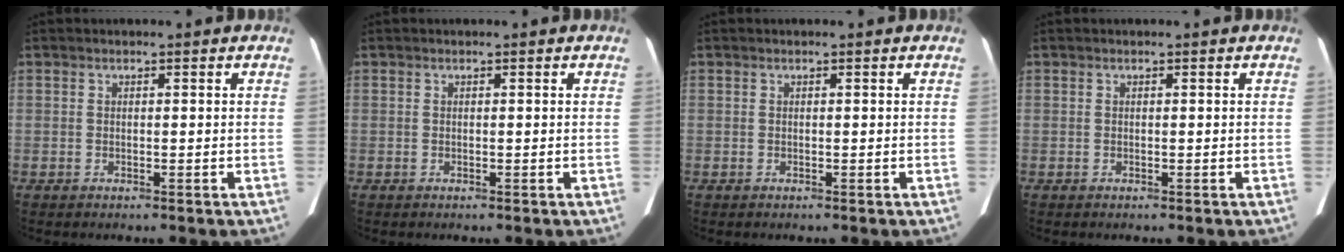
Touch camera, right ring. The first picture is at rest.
{"total": 0.0}
{"total": 0.0}
{"total": 0.0}